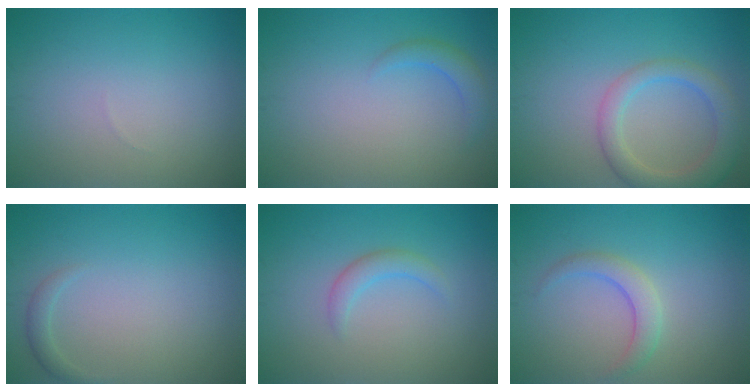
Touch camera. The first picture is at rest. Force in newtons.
{"total": 1.8, "press": 1.8, "slide": 0.2}
{"total": 4.2, "press": 4.2, "slide": 0.2}
{"total": 1.1, "press": 1.1, "slide": 0.0}
{"total": 1.7, "press": 1.7, "slide": 0.3}
{"total": 2.4, "press": 2.4, "slide": 0.1}